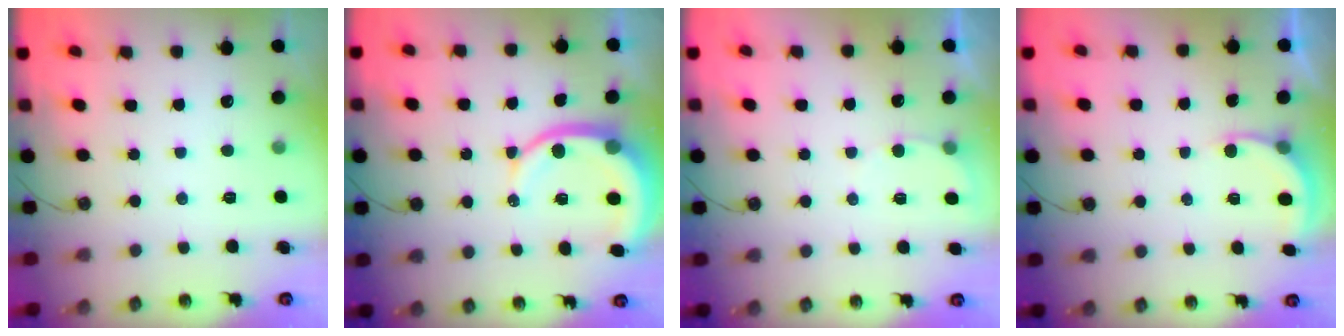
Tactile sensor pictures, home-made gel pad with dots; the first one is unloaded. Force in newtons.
{"total": 10.0, "press": 9.9, "slide": 1.2}
{"total": 3.9, "press": 3.9, "slide": 0.4}
{"total": 2.9, "press": 2.9, "slide": 0.2}